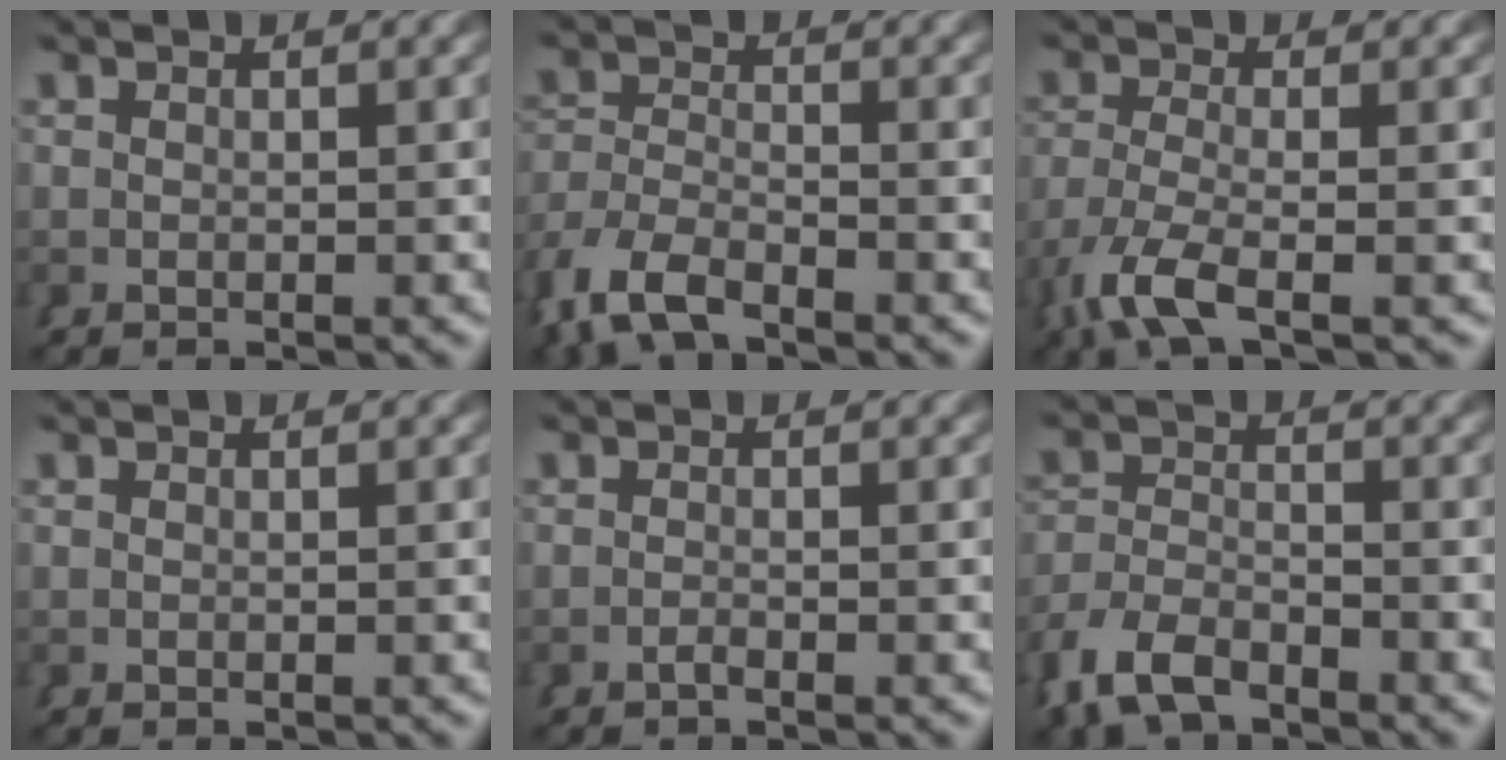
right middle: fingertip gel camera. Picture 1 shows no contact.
{"total": 4.7, "force": [-3.2, 2.7, 2.1], "torque": [-0.068, -0.026, -0.048]}
{"total": 4.5, "force": [-2.1, 1.5, 3.6], "torque": [-0.092, -0.034, -0.018]}
{"total": 0.0}
{"total": 0.9, "force": [-0.7, -0.6, 0.1], "torque": [0.002, -0.002, -0.015]}
{"total": 4.9, "force": [-3.6, 2.8, 1.7], "torque": [-0.044, -0.022, -0.056]}